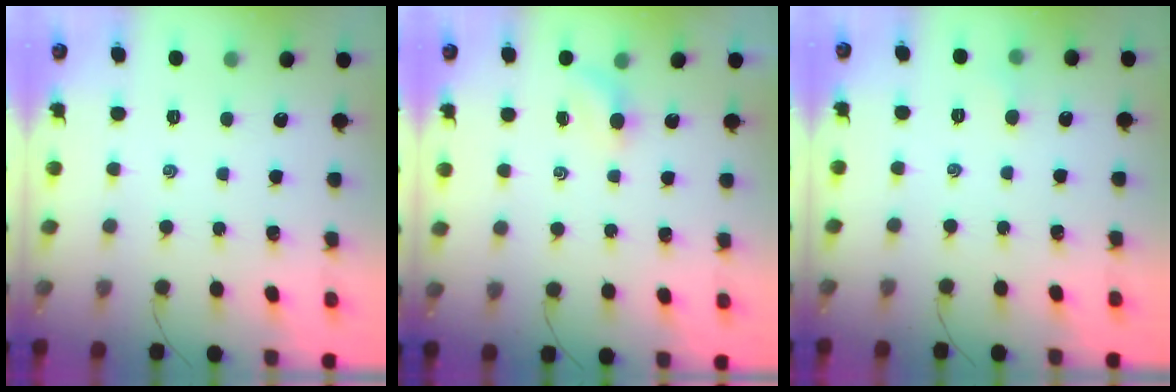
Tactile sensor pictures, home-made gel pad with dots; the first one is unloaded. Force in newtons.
{"total": 2.4, "press": 2.3, "slide": 0.7}
{"total": 2.6, "press": 2.5, "slide": 0.8}